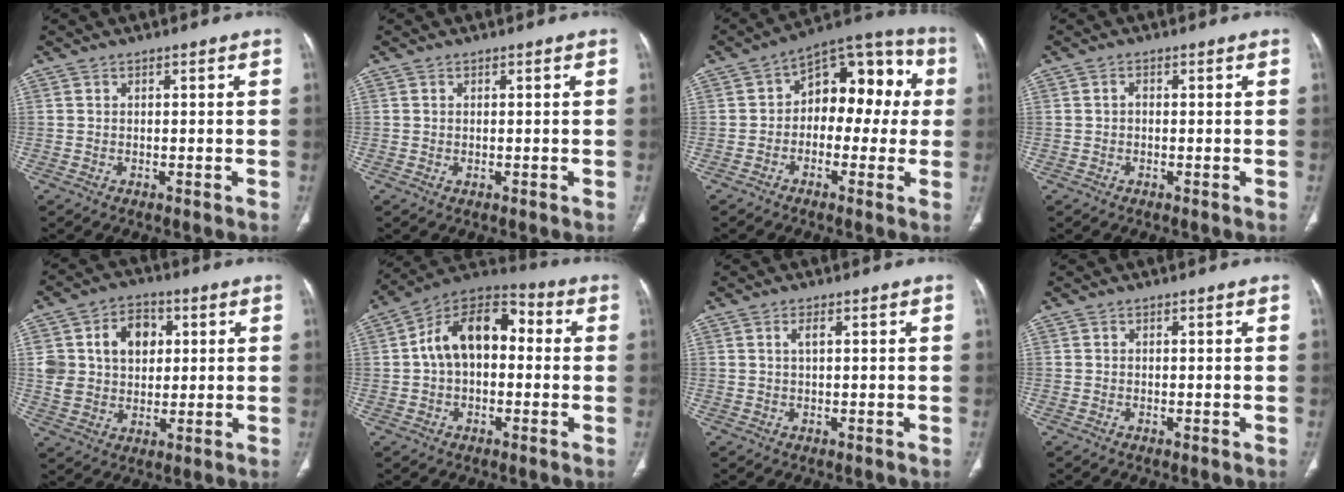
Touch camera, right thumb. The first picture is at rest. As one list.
[{"total": 0.0}, {"total": 14.3, "force": [0.9, 9.1, 11.1], "torque": [-0.090, 0.050, -0.004]}, {"total": 1.0, "force": [-0.1, 0.8, 0.6], "torque": [-0.008, 0.003, -0.005]}, {"total": 12.4, "force": [3.2, 9.4, 7.5], "torque": [-0.092, 0.003, 0.060]}, {"total": 14.6, "force": [1.1, 9.3, 11.2], "torque": [-0.162, 0.043, 0.003]}, {"total": 1.6, "force": [0.5, 0.5, 1.4], "torque": [-0.029, 0.002, 0.009]}, {"total": 0.0}]